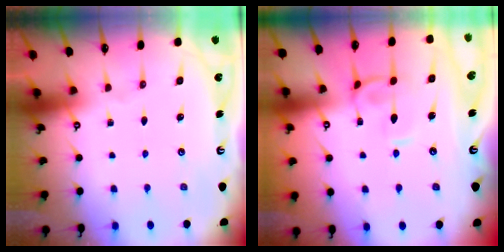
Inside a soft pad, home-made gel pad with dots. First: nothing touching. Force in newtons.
{"total": 0.7, "press": 0.2, "slide": 0.7}